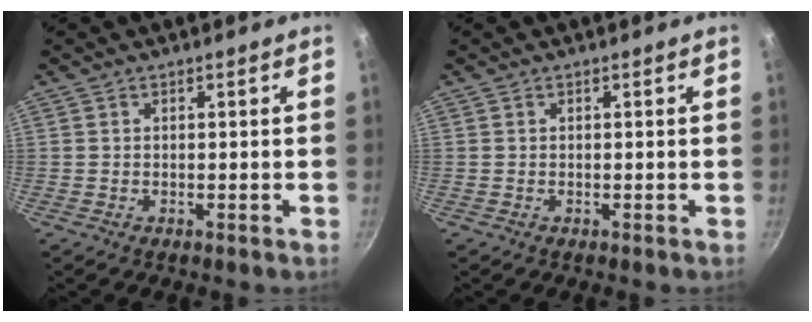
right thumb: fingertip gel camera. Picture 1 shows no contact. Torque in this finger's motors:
{"motor_torque": [0.00, 0.00, 0.00, 0.00, 0.00]}